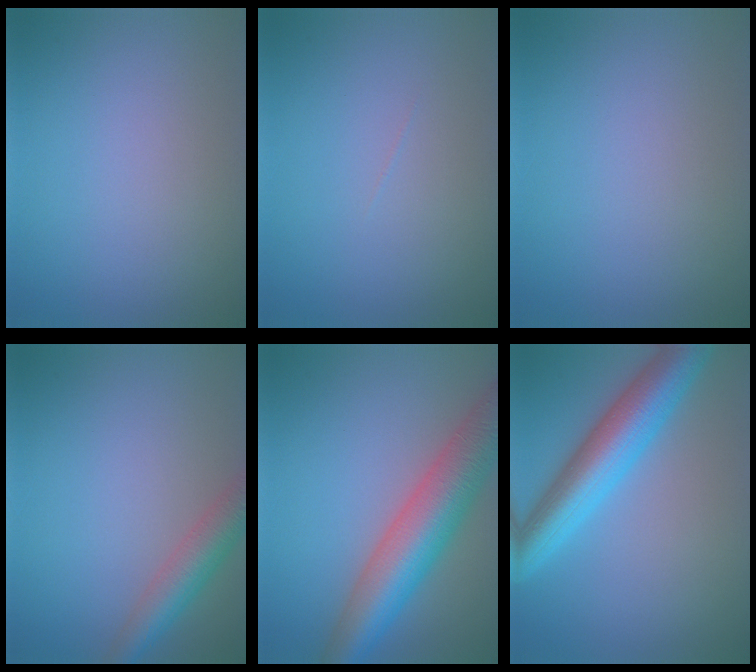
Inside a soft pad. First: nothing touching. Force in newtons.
{"total": 0.0}
{"total": 0.0}
{"total": 4.0, "press": 4.0, "slide": 0.2}
{"total": 8.8, "press": 8.8, "slide": 0.2}
{"total": 7.7, "press": 7.7, "slide": 0.2}